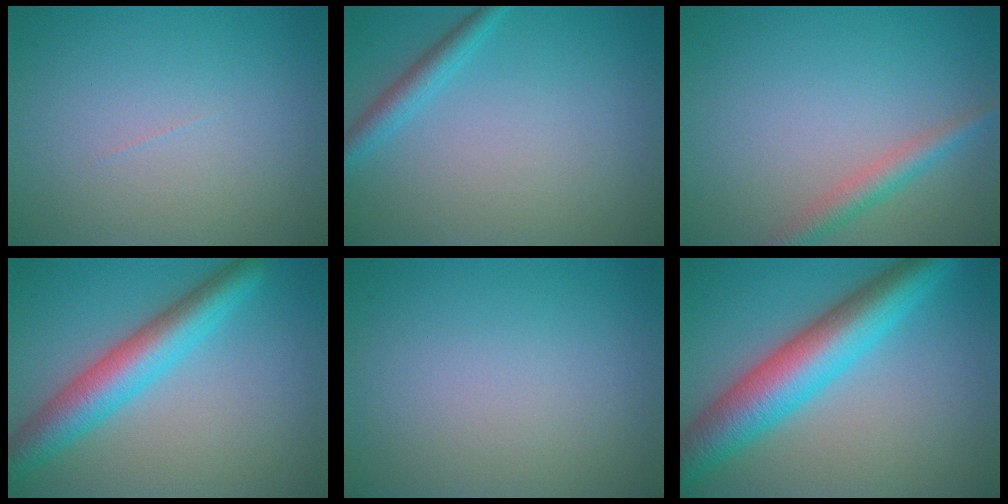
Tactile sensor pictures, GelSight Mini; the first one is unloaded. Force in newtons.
{"total": 2.0, "press": 2.0, "slide": 0.1}
{"total": 2.5, "press": 2.5, "slide": 0.0}
{"total": 5.9, "press": 5.9, "slide": 0.1}
{"total": 0.0}
{"total": 8.7, "press": 8.7, "slide": 0.1}